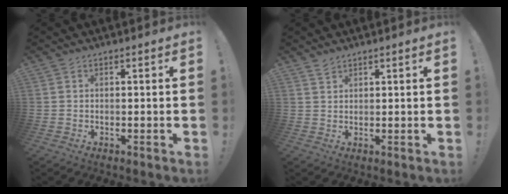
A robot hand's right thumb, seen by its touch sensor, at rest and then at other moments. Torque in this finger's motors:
{"motor_torque": [-0.19, 0.49, 0.16, -0.02, 0.00]}